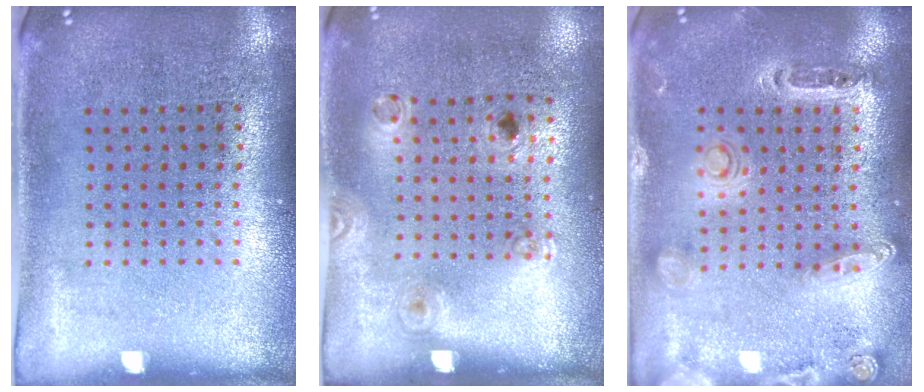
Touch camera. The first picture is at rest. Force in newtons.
{"total": 1.2, "press": 0.8, "slide": 0.9}
{"total": 1.4, "press": 1.4, "slide": 0.3}